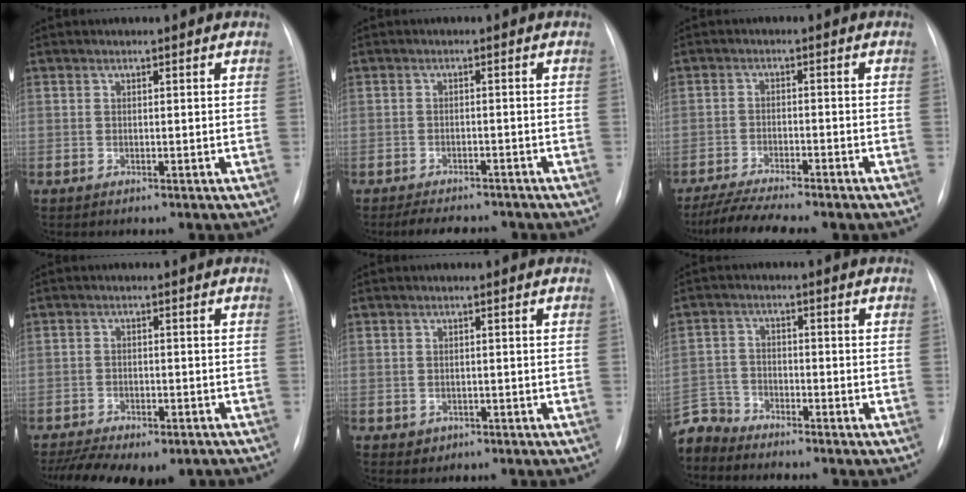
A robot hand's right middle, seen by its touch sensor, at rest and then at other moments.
{"total": 7.6, "force": [-6.6, 2.5, 2.7], "torque": [-0.039, 0.000, -0.088]}
{"total": 9.7, "force": [-8.3, 0.9, 4.9], "torque": [-0.080, -0.012, -0.128]}
{"total": 14.6, "force": [-10.8, 6.3, 7.5], "torque": [-0.164, -0.004, -0.143]}
{"total": 1.6, "force": [-0.7, 1.4, 0.3], "torque": [-0.003, 0.004, -0.004]}
{"total": 5.3, "force": [-5.1, 1.0, -0.9], "torque": [0.023, -0.002, -0.104]}